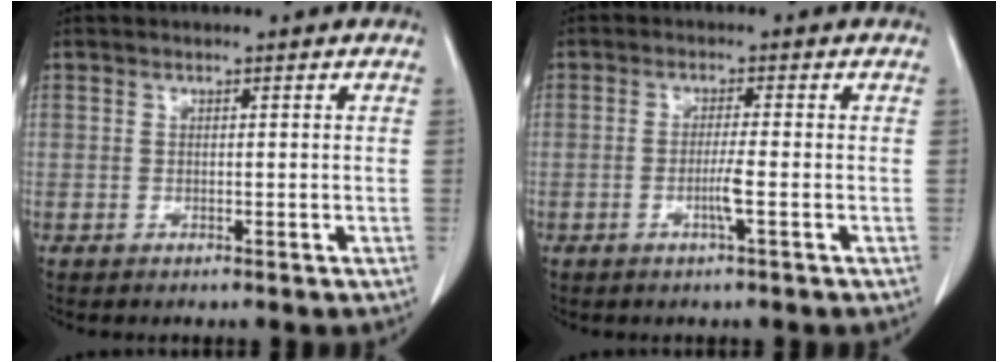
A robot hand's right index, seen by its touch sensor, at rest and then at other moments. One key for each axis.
{"total": 4.1, "fx": -1.3, "fy": -0.4, "fz": 3.8, "tx": -0.074, "ty": -0.006, "tz": -0.025}